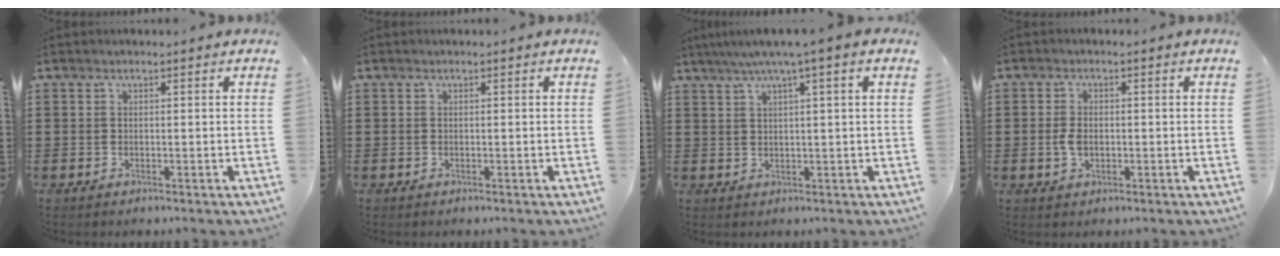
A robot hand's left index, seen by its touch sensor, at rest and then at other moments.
{"total": 0.0}
{"total": 3.9, "force": [2.0, -0.3, 3.3], "torque": [-0.069, 0.004, 0.032]}
{"total": 2.7, "force": [-0.3, 1.6, 2.1], "torque": [-0.056, -0.001, -0.011]}